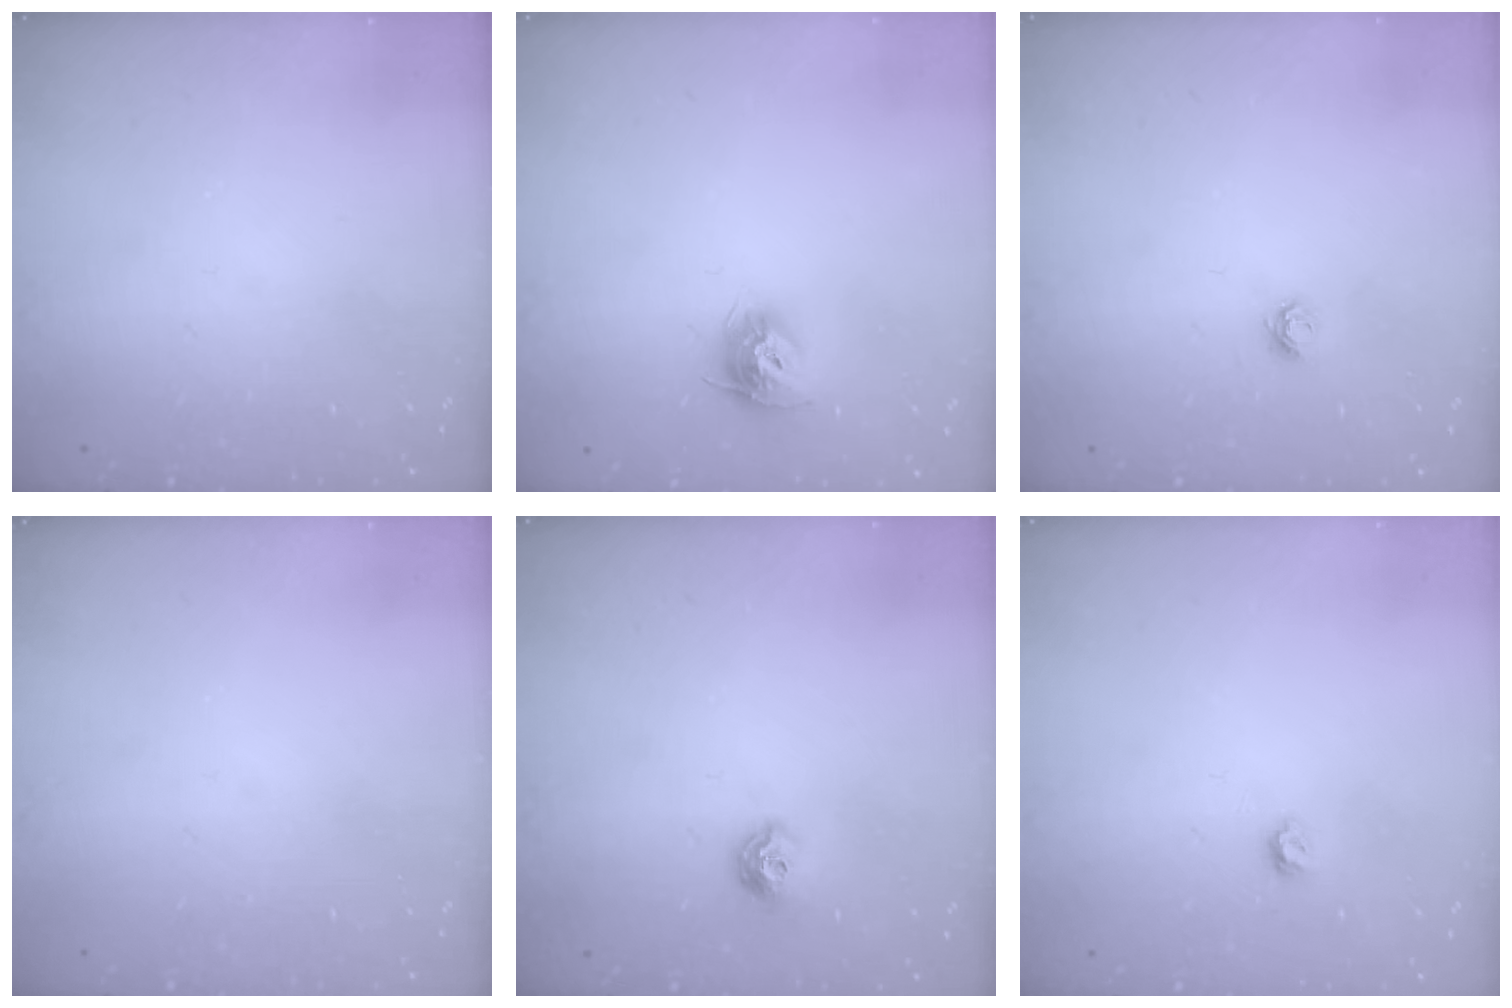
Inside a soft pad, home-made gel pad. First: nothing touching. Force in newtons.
{"total": 9.4, "press": 9.4, "slide": 0.6}
{"total": 5.3, "press": 5.2, "slide": 0.5}
{"total": 0.0}
{"total": 7.5, "press": 7.4, "slide": 1.0}
{"total": 4.0, "press": 3.9, "slide": 0.6}